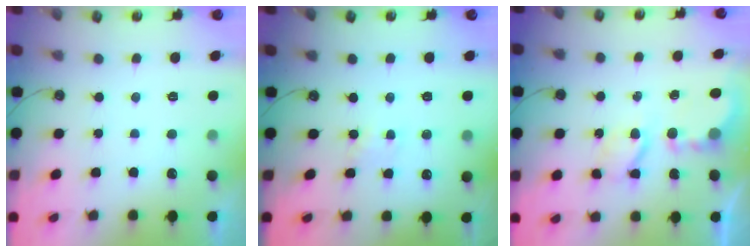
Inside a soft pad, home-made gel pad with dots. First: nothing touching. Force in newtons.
{"total": 1.9, "press": 1.9, "slide": 0.3}
{"total": 5.3, "press": 5.3, "slide": 0.2}